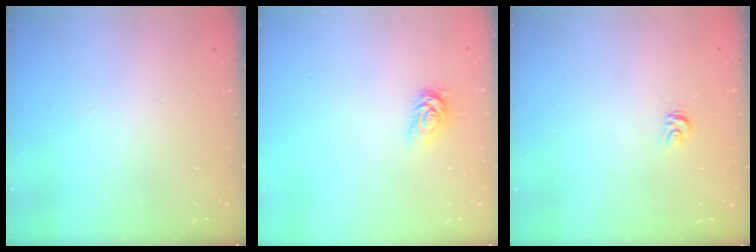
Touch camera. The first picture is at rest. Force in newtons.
{"total": 3.2, "press": 3.1, "slide": 0.5}
{"total": 3.3, "press": 3.3, "slide": 0.2}